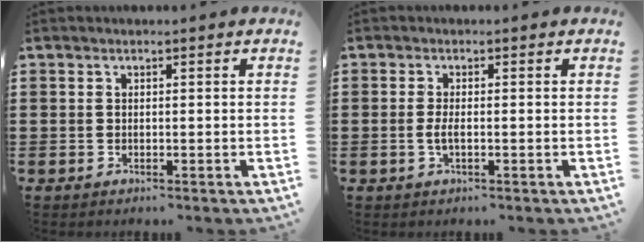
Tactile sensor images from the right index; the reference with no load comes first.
{"total": 2.1, "force": [-0.5, 0.5, 2.0], "torque": [-0.042, -0.003, -0.011]}